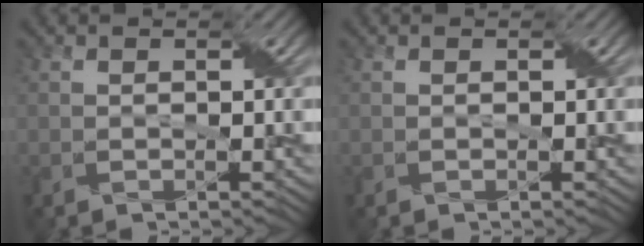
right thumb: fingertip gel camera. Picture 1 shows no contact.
{"total": 0.0}